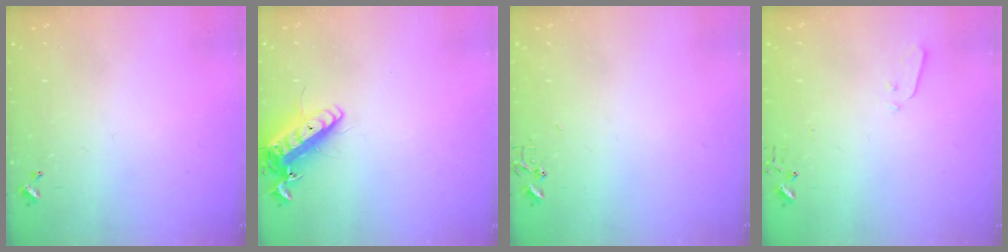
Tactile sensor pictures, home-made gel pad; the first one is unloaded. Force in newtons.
{"total": 13.4, "press": 13.1, "slide": 2.5}
{"total": 0.0}
{"total": 3.4, "press": 3.3, "slide": 0.7}